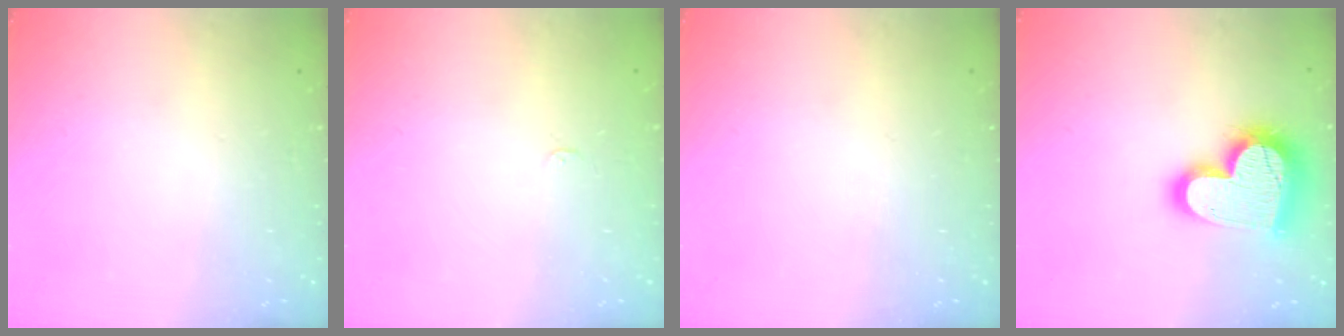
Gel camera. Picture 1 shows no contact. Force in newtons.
{"total": 2.4, "press": 2.4, "slide": 0.3}
{"total": 0.0}
{"total": 20.1, "press": 20.1, "slide": 1.7}